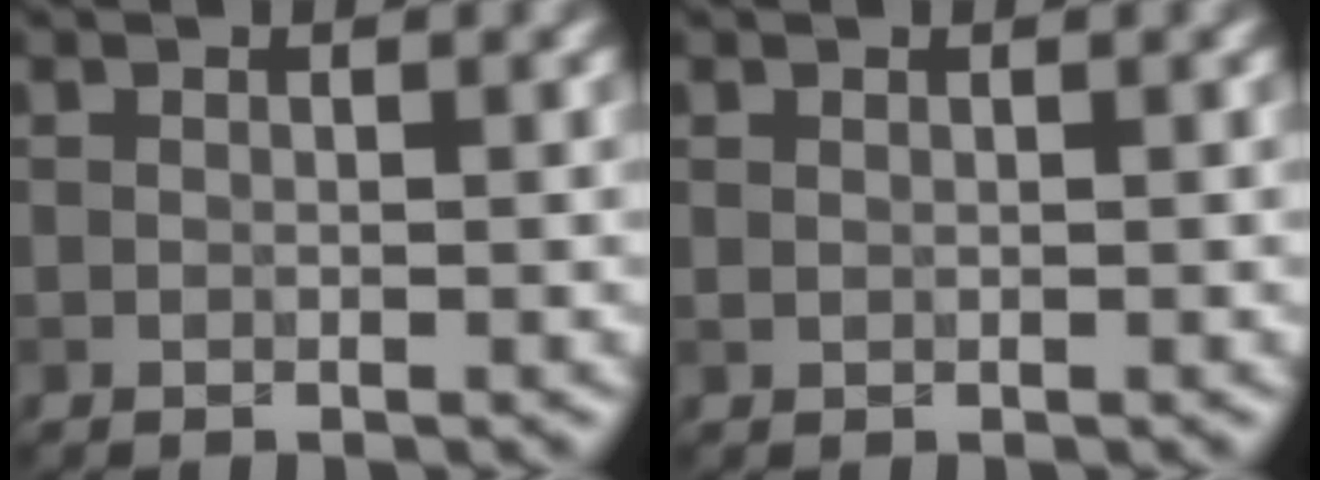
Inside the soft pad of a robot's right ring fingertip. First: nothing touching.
{"total": 0.0}